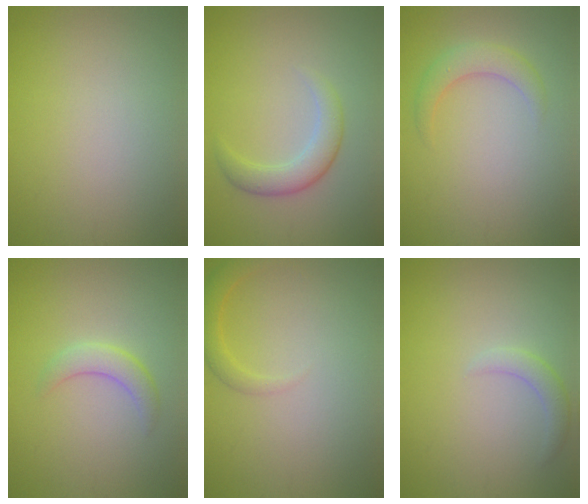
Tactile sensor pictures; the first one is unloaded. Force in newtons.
{"total": 3.0, "press": 3.0, "slide": 0.1}
{"total": 2.4, "press": 2.4, "slide": 0.0}
{"total": 2.3, "press": 2.3, "slide": 0.0}
{"total": 1.8, "press": 1.8, "slide": 0.2}
{"total": 1.6, "press": 1.6, "slide": 0.1}